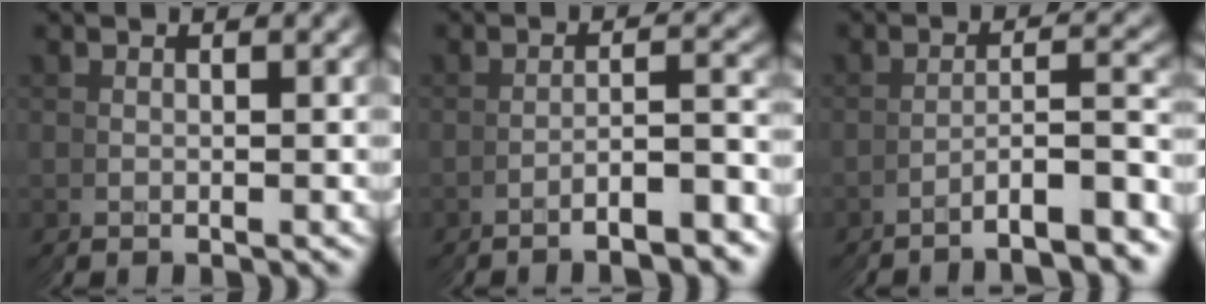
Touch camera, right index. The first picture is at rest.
{"total": 3.8, "force": [-3.3, -1.3, 1.5], "torque": [-0.021, 0.011, -0.061]}
{"total": 4.8, "force": [-4.2, -1.9, 1.6], "torque": [-0.021, 0.013, -0.073]}